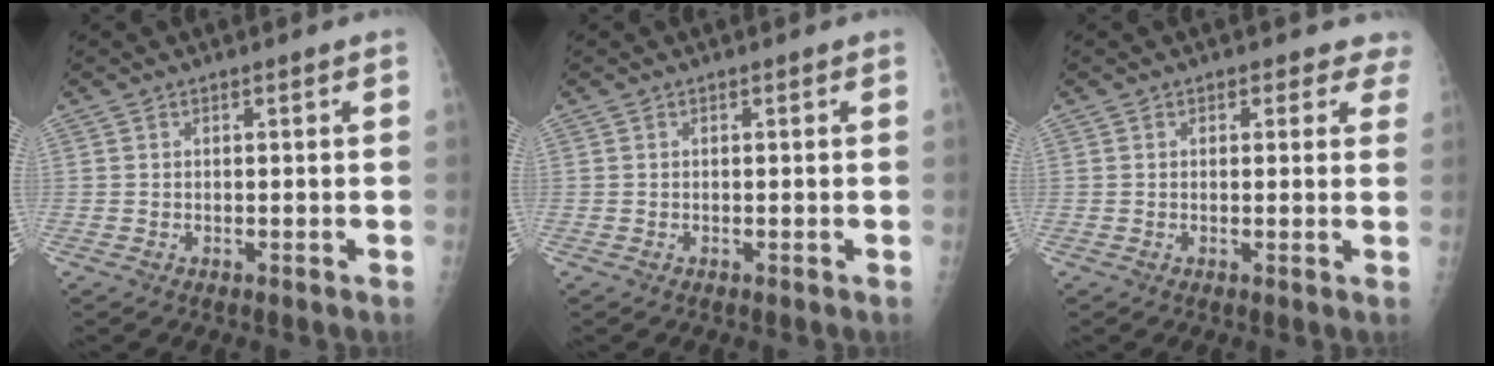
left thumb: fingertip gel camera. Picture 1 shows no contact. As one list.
[{"total": 0.0}, {"total": 3.7, "force": [2.9, 2.2, 0.7], "torque": [0.032, -0.010, 0.016]}]